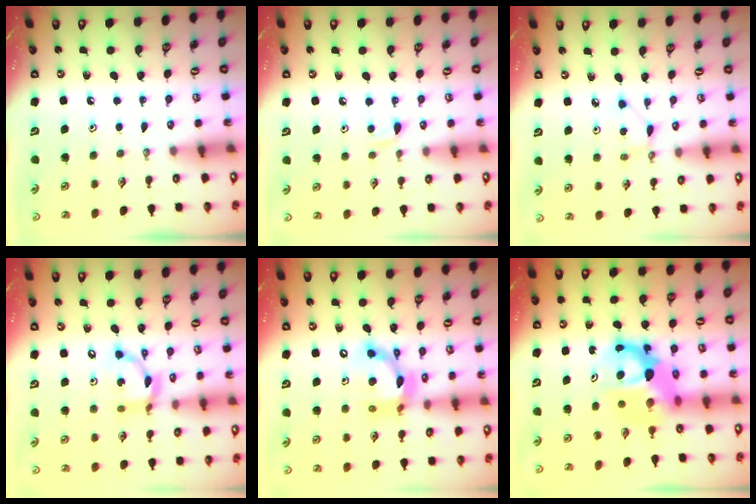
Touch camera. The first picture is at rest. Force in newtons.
{"total": 4.4, "press": 4.3, "slide": 0.6}
{"total": 2.4, "press": 2.4, "slide": 0.2}
{"total": 12.2, "press": 12.2, "slide": 0.9}
{"total": 13.0, "press": 13.0, "slide": 0.4}
{"total": 8.6, "press": 8.6, "slide": 0.7}